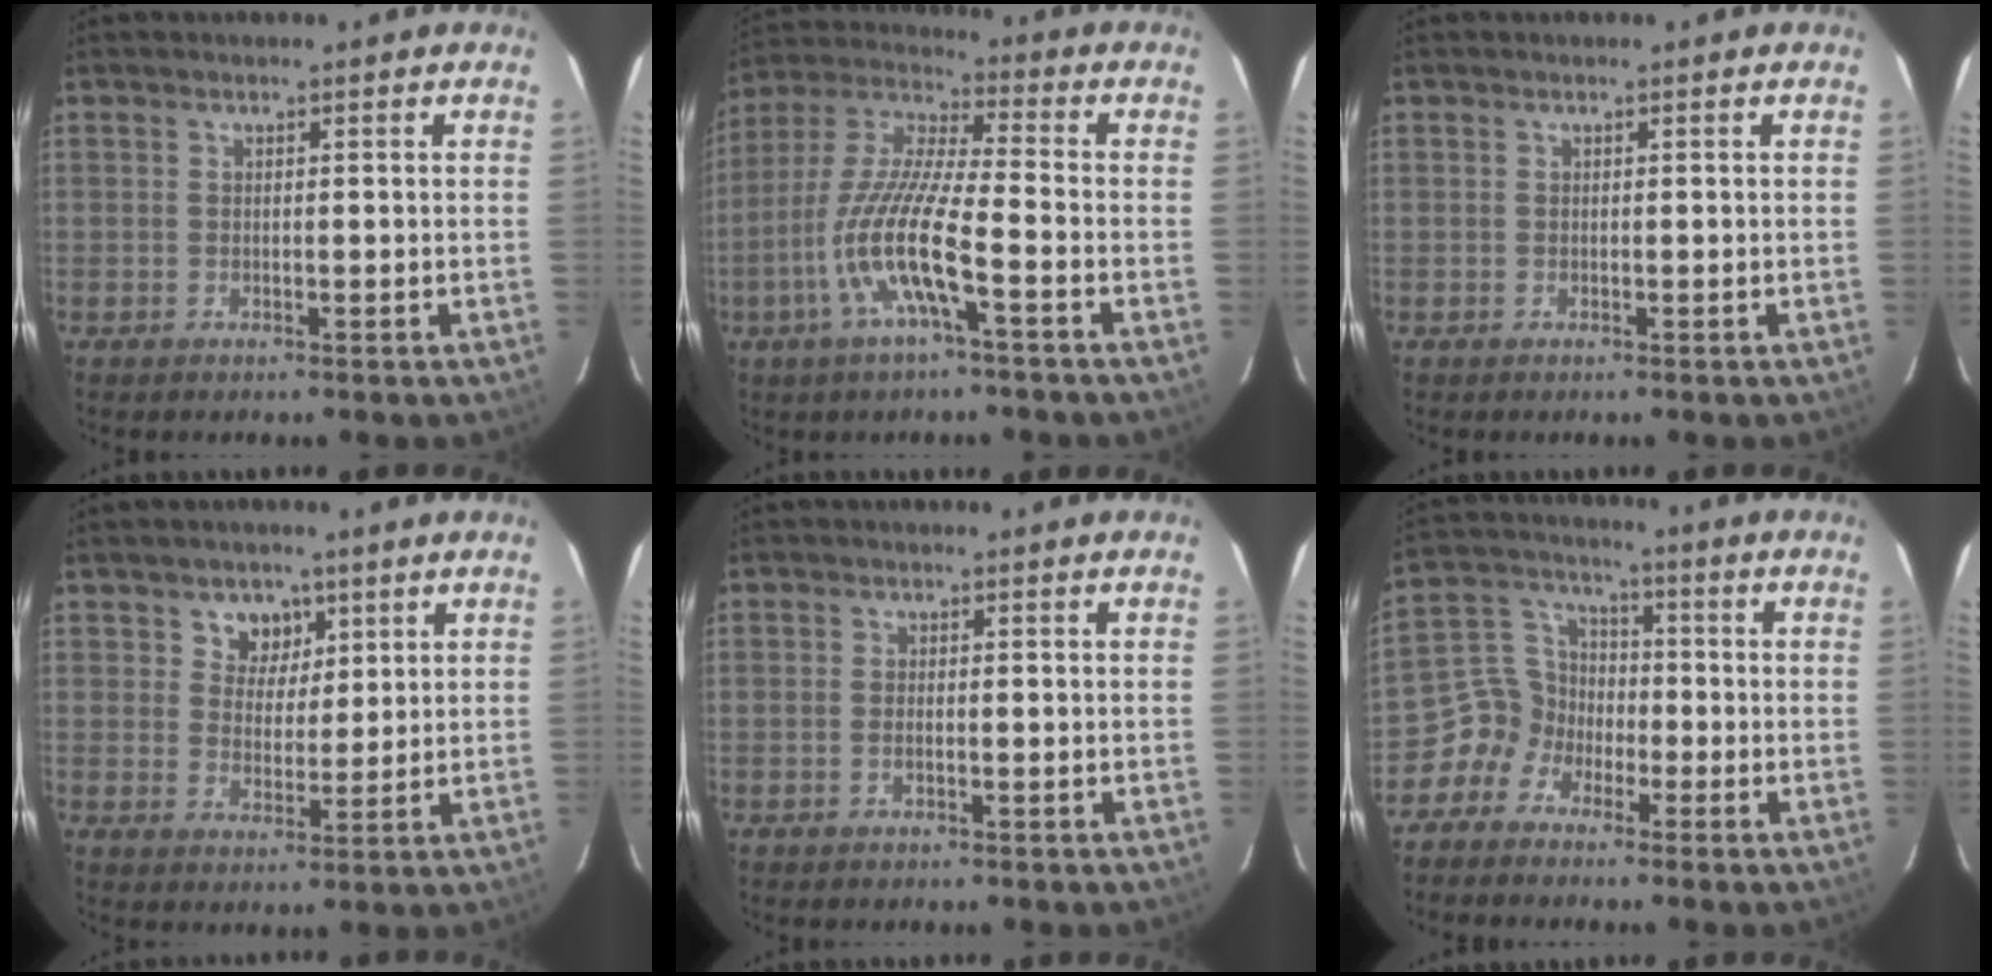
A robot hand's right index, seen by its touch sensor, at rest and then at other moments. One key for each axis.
{"total": 13.6, "fx": -5.4, "fy": 1.3, "fz": 12.5, "tx": -0.256, "ty": -0.002, "tz": -0.110}
{"total": 0.0}
{"total": 5.1, "fx": 2.6, "fy": 4.2, "fz": 1.3, "tx": -0.013, "ty": 0.003, "tz": 0.047}
{"total": 0.9, "fx": -0.4, "fy": 0.3, "fz": 0.8, "tx": -0.017, "ty": 0.002, "tz": -0.007}
{"total": 6.6, "fx": -3.9, "fy": 5.2, "fz": 1.0, "tx": -0.026, "ty": 0.033, "tz": -0.091}